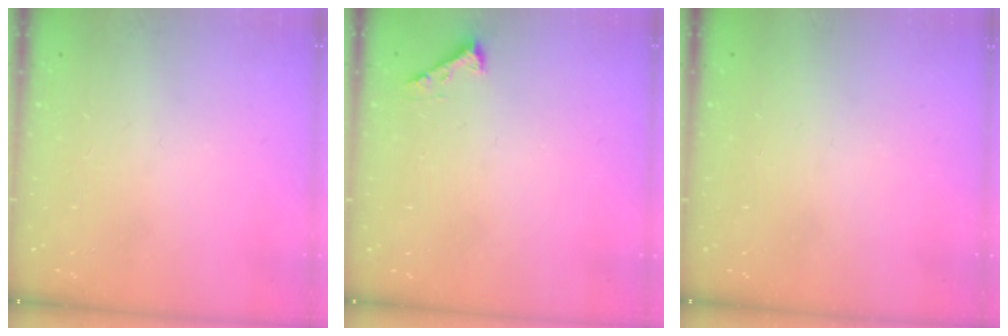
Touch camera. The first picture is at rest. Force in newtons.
{"total": 2.3, "press": 2.3, "slide": 0.3}
{"total": 1.5, "press": 1.5, "slide": 0.1}